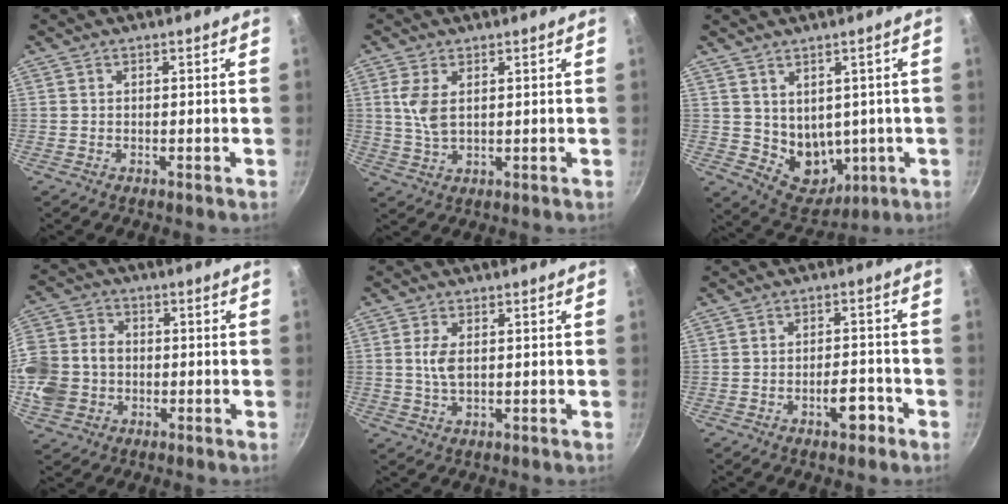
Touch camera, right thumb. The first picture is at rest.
{"total": 5.1, "force": [1.5, 2.5, 4.2], "torque": [-0.094, -0.002, 0.037]}
{"total": 9.1, "force": [-0.1, 7.1, 5.8], "torque": [-0.051, -0.009, 0.033]}
{"total": 15.5, "force": [-2.1, 12.9, 8.3], "torque": [-0.191, 0.023, -0.037]}
{"total": 3.8, "force": [0.5, 1.9, 3.2], "torque": [-0.074, -0.004, 0.012]}
{"total": 4.8, "force": [-2.4, 2.1, 3.5], "torque": [-0.041, 0.022, -0.035]}